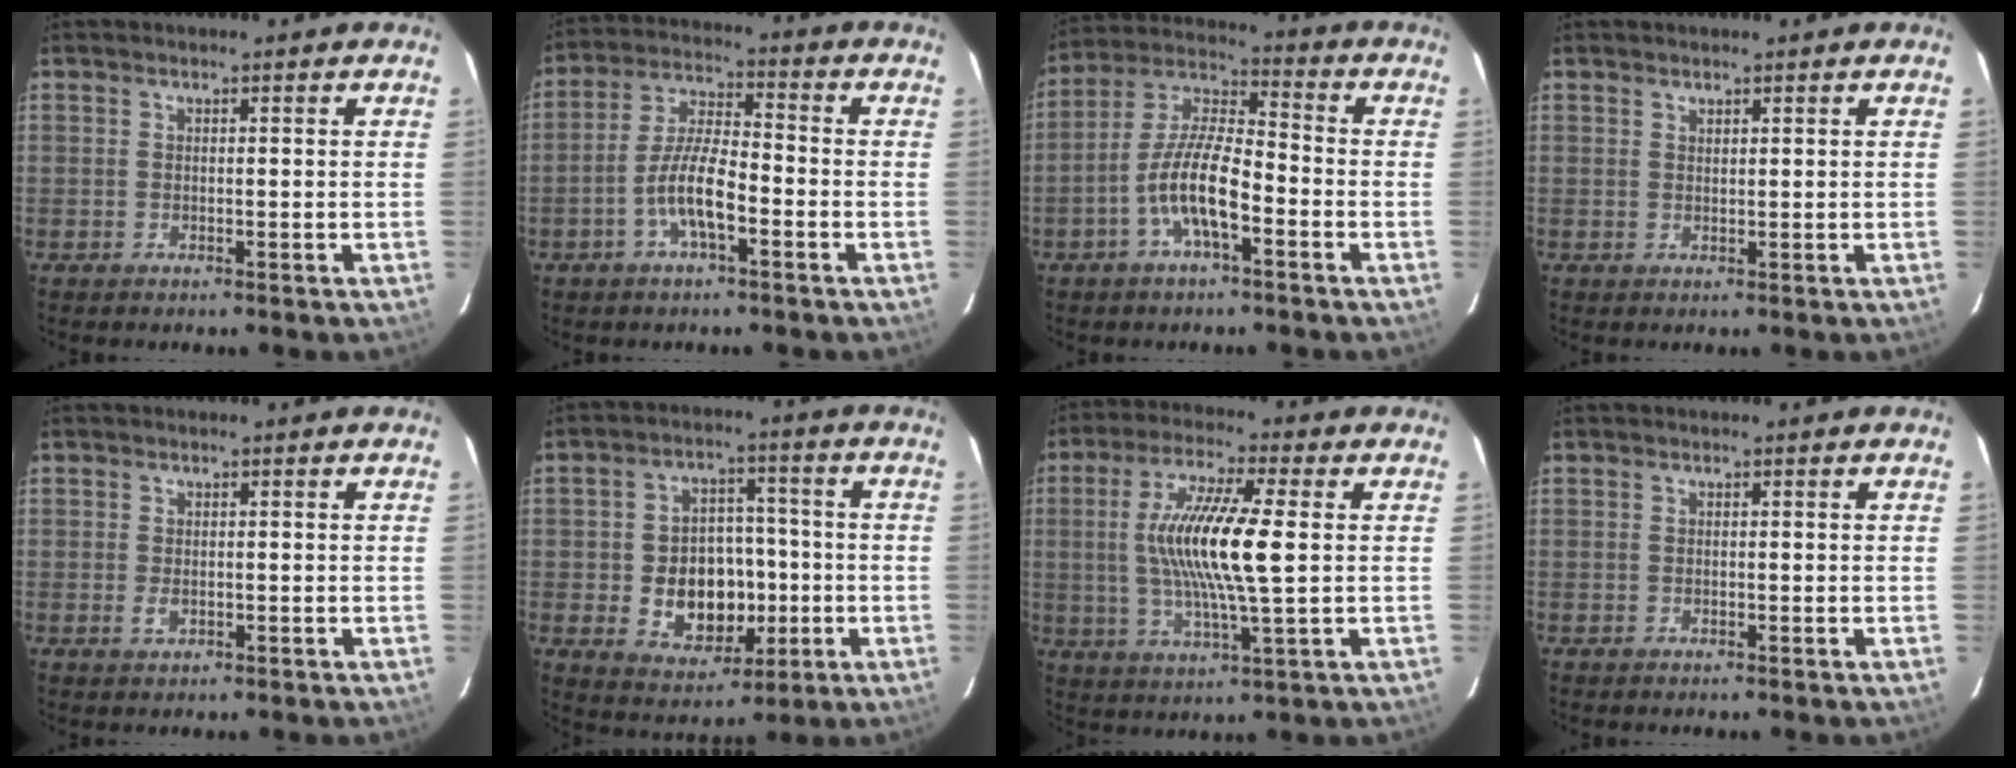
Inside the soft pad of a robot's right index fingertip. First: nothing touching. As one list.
[{"total": 8.3, "force": [-3.6, 2.3, 7.2], "torque": [-0.150, 0.006, -0.065]}, {"total": 10.7, "force": [-4.5, 3.1, 9.3], "torque": [-0.194, 0.005, -0.087]}, {"total": 0.8, "force": [0.7, 0.3, 0.2], "torque": [-0.003, 0.001, 0.013]}, {"total": 1.6, "force": [-0.3, 1.2, 1.0], "torque": [-0.020, -0.001, -0.005]}, {"total": 12.1, "force": [-2.4, 9.3, 7.4], "torque": [-0.155, 0.013, -0.015]}, {"total": 14.4, "force": [1.0, 2.0, 14.2], "torque": [-0.272, -0.001, 0.018]}, {"total": 0.0}]